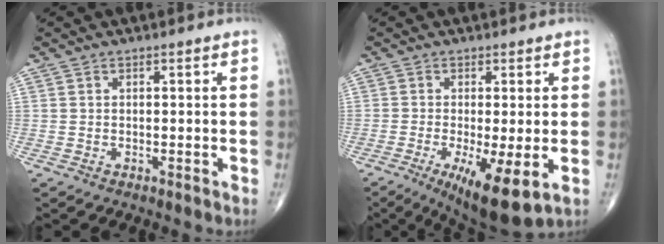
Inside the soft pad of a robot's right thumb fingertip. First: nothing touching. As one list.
[{"total": 10.8, "force": [-3.3, 2.7, 10.0], "torque": [-0.170, -0.024, -0.046]}]